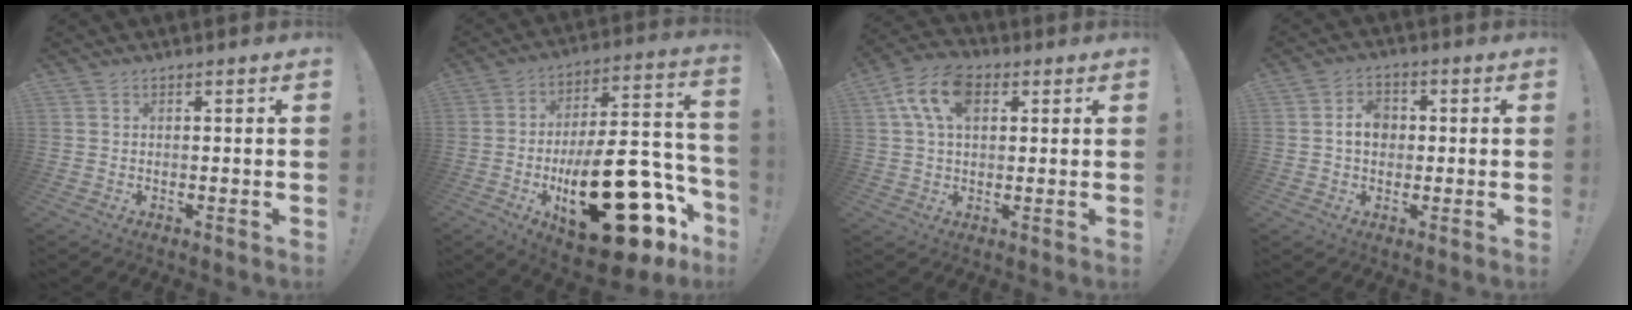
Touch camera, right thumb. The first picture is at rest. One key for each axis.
{"total": 29.3, "fx": -10.5, "fy": 12.0, "fz": 24.6, "tx": -0.393, "ty": 0.061, "tz": -0.153}
{"total": 11.8, "fx": 4.2, "fy": 7.2, "fz": 8.4, "tx": -0.170, "ty": 0.008, "tz": 0.078}
{"total": 6.2, "fx": 0.4, "fy": 4.9, "fz": 3.8, "tx": -0.059, "ty": 0.009, "tz": 0.007}